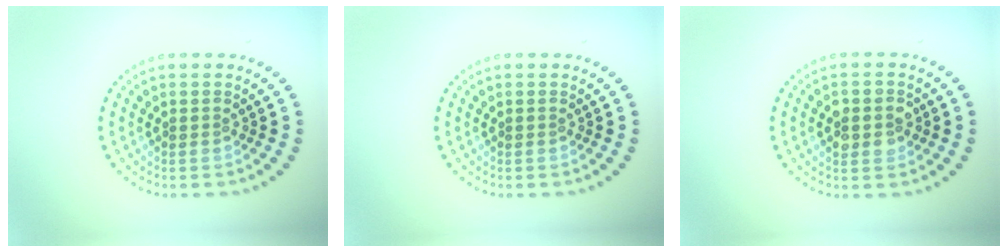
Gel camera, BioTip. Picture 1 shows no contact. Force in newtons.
{"total": 0.0}
{"total": 2.9, "press": 2.9, "slide": 0.3}